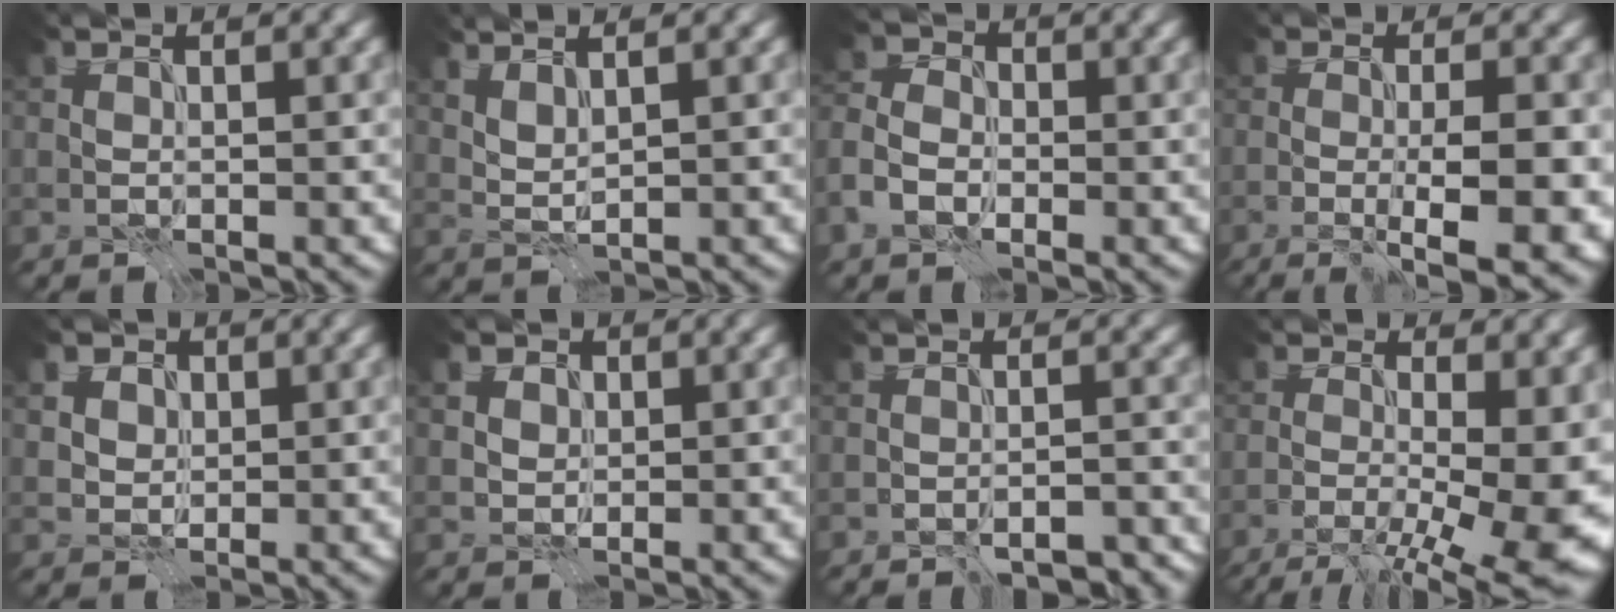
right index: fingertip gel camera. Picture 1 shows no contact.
{"total": 2.2, "force": [1.5, 0.6, 1.5], "torque": [-0.029, 0.004, 0.029]}
{"total": 4.4, "force": [-1.5, 3.6, 2.2], "torque": [-0.035, 0.006, -0.030]}
{"total": 7.3, "force": [-2.3, 1.7, 6.8], "torque": [-0.083, -0.011, -0.028]}
{"total": 3.8, "force": [1.8, 2.8, 1.6], "torque": [-0.042, 0.006, 0.038]}
{"total": 2.0, "force": [0.7, 1.7, 0.8], "torque": [-0.014, 0.003, 0.011]}
{"total": 2.7, "force": [-2.1, 0.6, 1.5], "torque": [-0.007, 0.002, -0.029]}
{"total": 13.5, "force": [-1.6, 5.5, 12.2], "torque": [-0.127, -0.005, -0.012]}